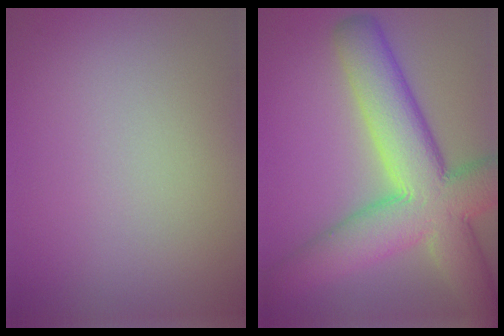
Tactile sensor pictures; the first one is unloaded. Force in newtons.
{"total": 11.1, "press": 11.1, "slide": 0.9}